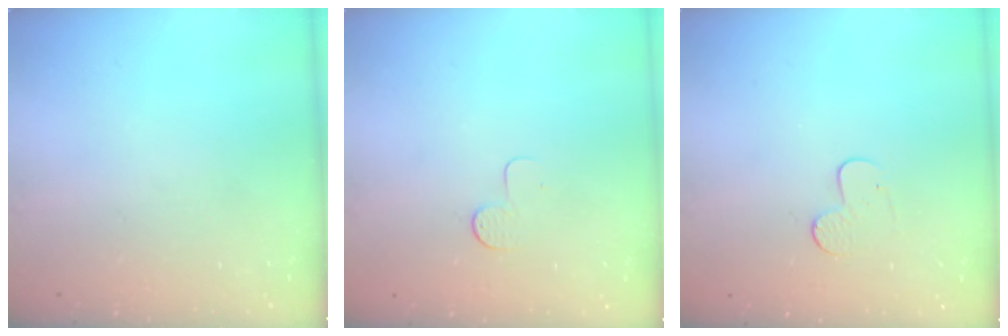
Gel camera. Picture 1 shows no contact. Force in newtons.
{"total": 4.0, "press": 4.0, "slide": 0.4}
{"total": 4.9, "press": 4.8, "slide": 0.5}